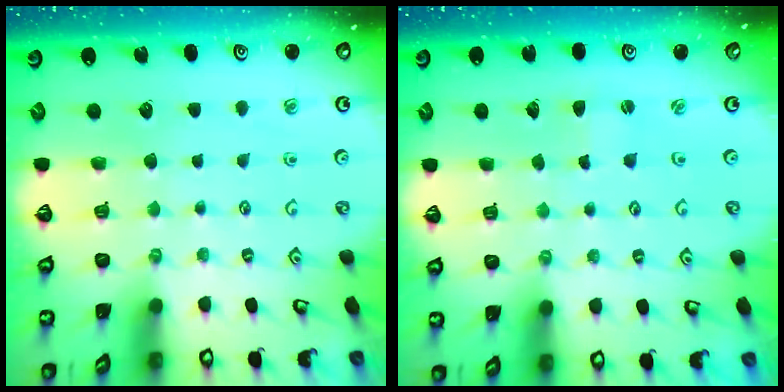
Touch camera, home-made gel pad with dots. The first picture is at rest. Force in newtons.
{"total": 1.6, "press": 1.6, "slide": 0.4}